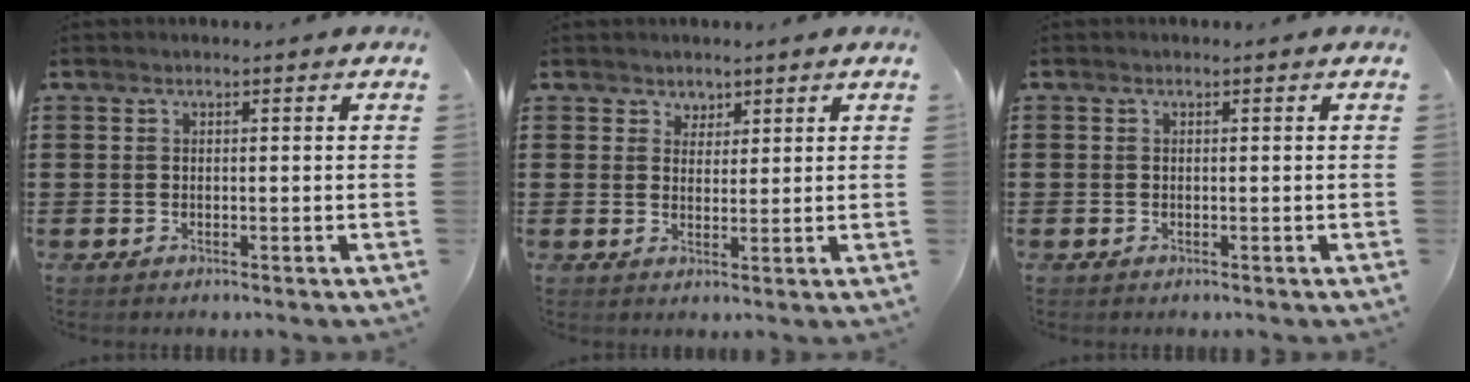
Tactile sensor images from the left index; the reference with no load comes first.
{"total": 2.0, "force": [1.4, 1.4, 0.0], "torque": [-0.007, 0.008, 0.026]}
{"total": 0.5, "force": [-0.2, 0.5, 0.0], "torque": [-0.001, 0.005, -0.005]}